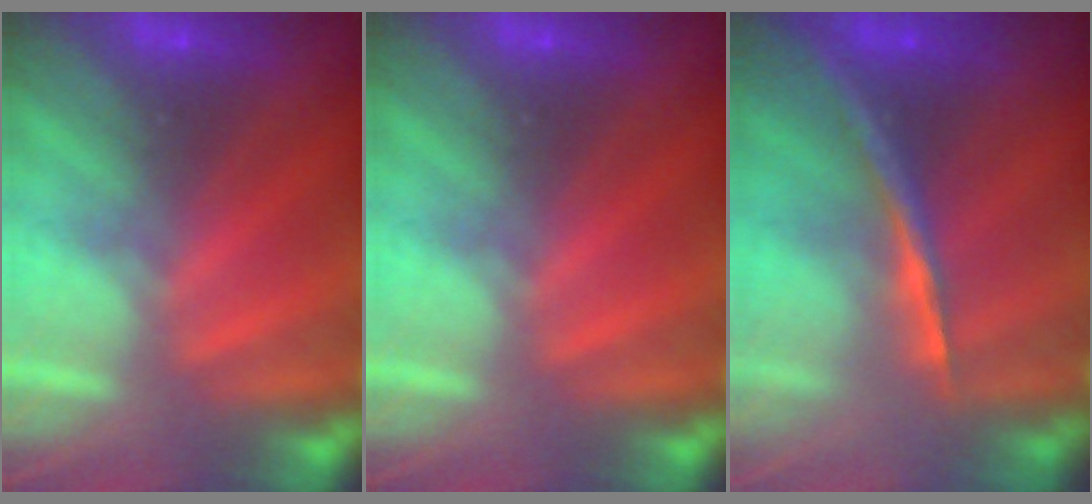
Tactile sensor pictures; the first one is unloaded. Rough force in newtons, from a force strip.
{"total": 0.0}
{"total": 1.7}